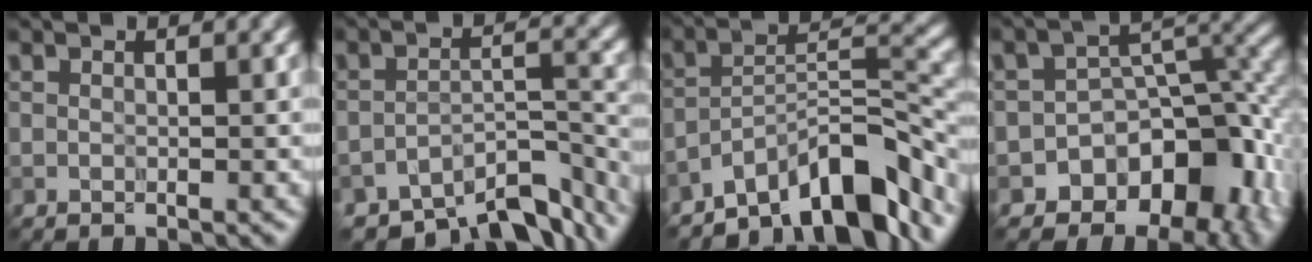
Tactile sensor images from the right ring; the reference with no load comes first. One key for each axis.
{"total": 8.4, "fx": -7.1, "fy": 2.9, "fz": 3.6, "tx": -0.044, "ty": -0.013, "tz": -0.106}
{"total": 9.8, "fx": -7.2, "fy": 2.7, "fz": 6.1, "tx": -0.082, "ty": 0.011, "tz": -0.133}
{"total": 10.0, "fx": -5.9, "fy": 6.7, "fz": 4.6, "tx": -0.039, "ty": 0.019, "tz": -0.082}